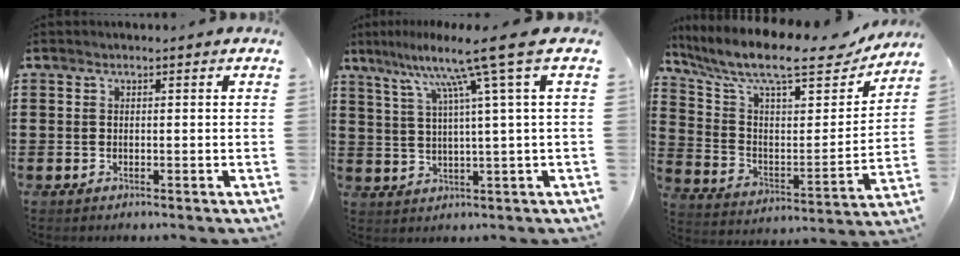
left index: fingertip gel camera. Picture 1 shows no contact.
{"total": 10.5, "force": [5.3, -1.7, 8.9], "torque": [-0.178, -0.016, 0.075]}
{"total": 11.4, "force": [9.3, 2.1, 6.3], "torque": [-0.146, -0.063, 0.152]}